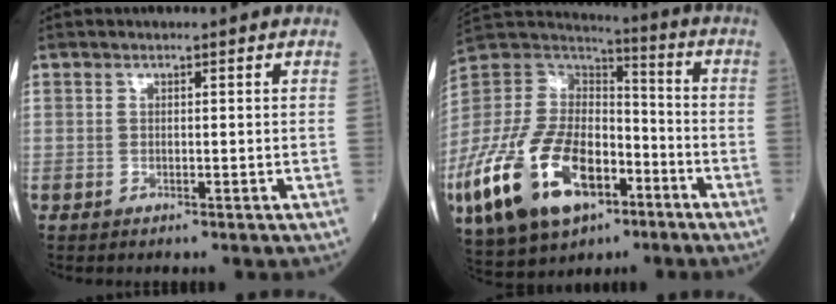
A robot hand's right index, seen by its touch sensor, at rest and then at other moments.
{"total": 26.0, "force": [-12.0, 13.9, 18.4], "torque": [-0.457, -0.031, -0.212]}